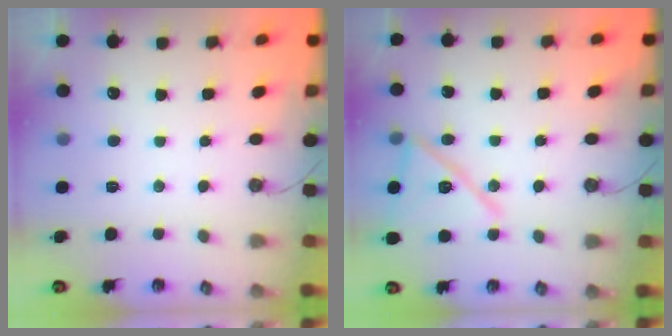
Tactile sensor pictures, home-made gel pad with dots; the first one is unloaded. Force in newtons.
{"total": 16.4, "press": 12.2, "slide": 10.9}